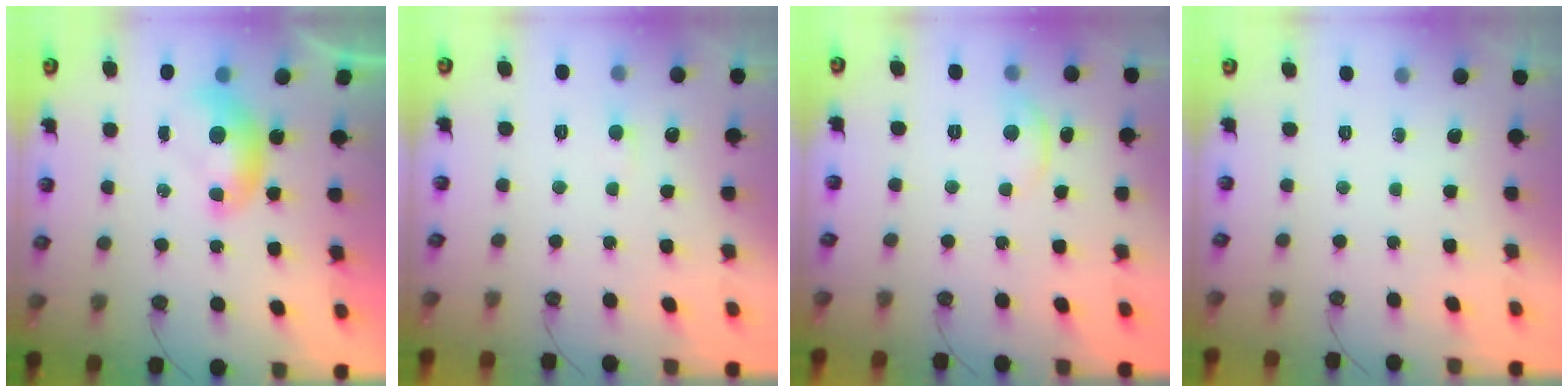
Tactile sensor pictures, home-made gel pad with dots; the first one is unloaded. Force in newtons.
{"total": 1.7, "press": 1.6, "slide": 0.5}
{"total": 0.0}
{"total": 0.0}